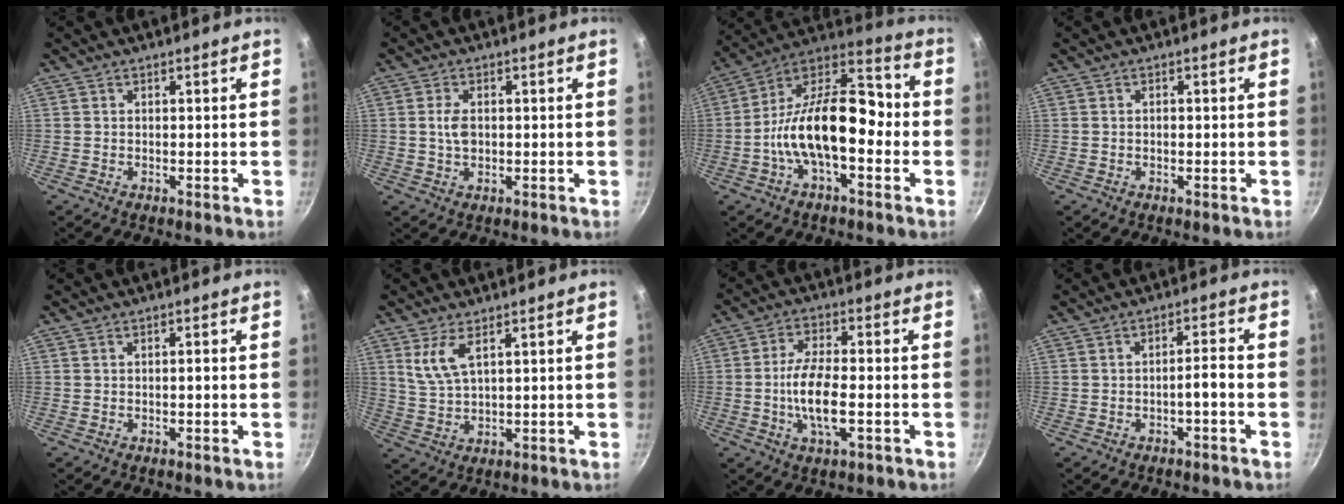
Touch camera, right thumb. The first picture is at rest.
{"total": 3.5, "force": [0.3, 2.2, 2.7], "torque": [-0.051, 0.001, 0.006]}
{"total": 19.6, "force": [-3.0, 9.5, 16.9], "torque": [-0.279, 0.051, -0.059]}
{"total": 0.7, "force": [0.0, 0.4, 0.6], "torque": [-0.012, 0.002, 0.001]}
{"total": 0.6, "force": [-0.1, 0.2, 0.6], "torque": [-0.009, 0.002, 0.000]}
{"total": 5.6, "force": [2.7, 2.0, 4.4], "torque": [-0.095, -0.011, 0.068]}
{"total": 9.6, "force": [-1.9, 4.0, 8.5], "torque": [-0.166, 0.011, -0.037]}
{"total": 3.1, "force": [-1.2, 0.7, 2.7], "torque": [-0.046, 0.021, -0.018]}